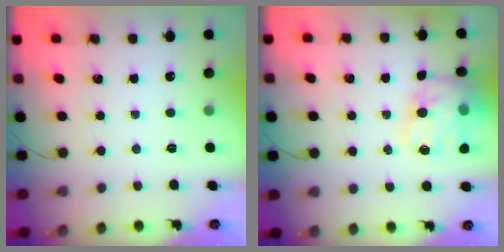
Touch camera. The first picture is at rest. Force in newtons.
{"total": 13.4, "press": 13.2, "slide": 2.7}